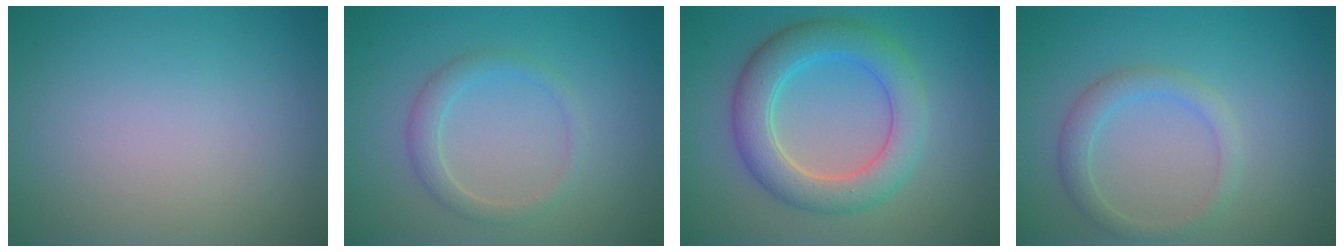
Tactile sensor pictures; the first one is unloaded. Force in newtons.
{"total": 2.0, "press": 2.0, "slide": 0.1}
{"total": 5.6, "press": 5.6, "slide": 0.2}
{"total": 2.2, "press": 2.1, "slide": 0.1}